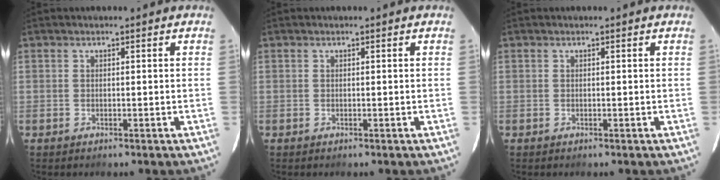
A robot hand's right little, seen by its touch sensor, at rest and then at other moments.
{"total": 0.0}
{"total": 0.0}